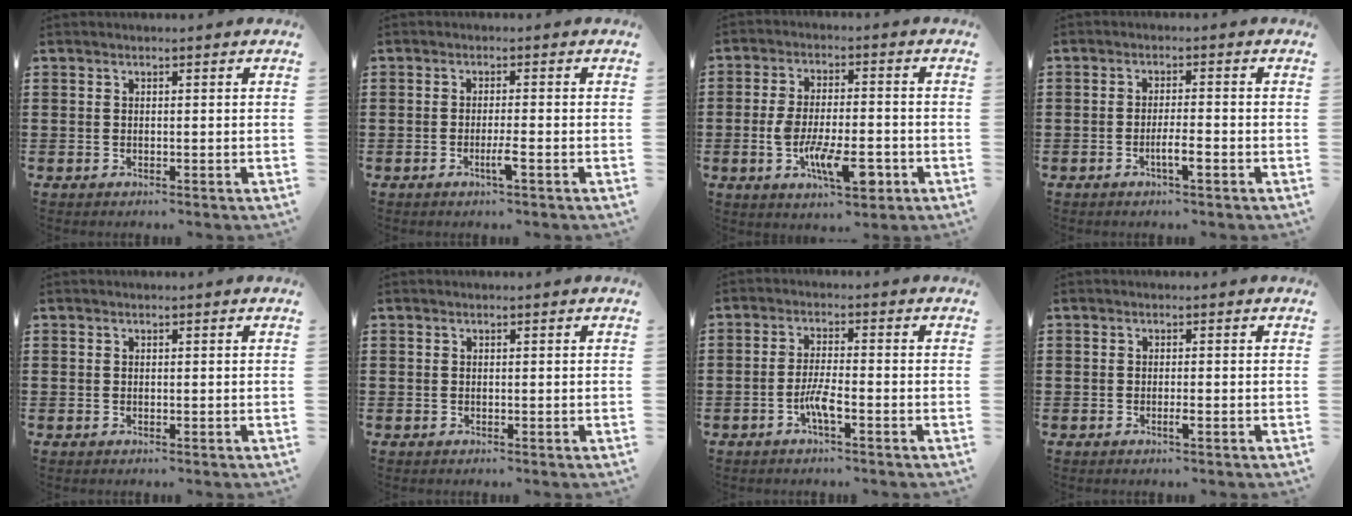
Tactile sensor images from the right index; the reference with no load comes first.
{"total": 2.8, "force": [-1.3, -0.2, 2.5], "torque": [-0.048, -0.008, -0.026]}
{"total": 10.0, "force": [-3.4, 3.9, 8.5], "torque": [-0.153, -0.005, -0.059]}
{"total": 3.2, "force": [-1.6, 0.3, 2.8], "torque": [-0.047, 0.002, -0.030]}
{"total": 0.0}
{"total": 0.0}
{"total": 4.0, "force": [-2.0, 0.5, 3.5], "torque": [-0.079, -0.007, -0.041]}
{"total": 1.4, "force": [-0.6, 0.0, 1.2], "torque": [-0.022, -0.003, -0.010]}